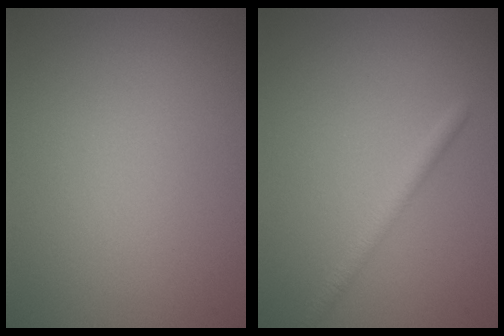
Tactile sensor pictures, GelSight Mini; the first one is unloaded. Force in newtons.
{"total": 1.8, "press": 1.8, "slide": 0.1}